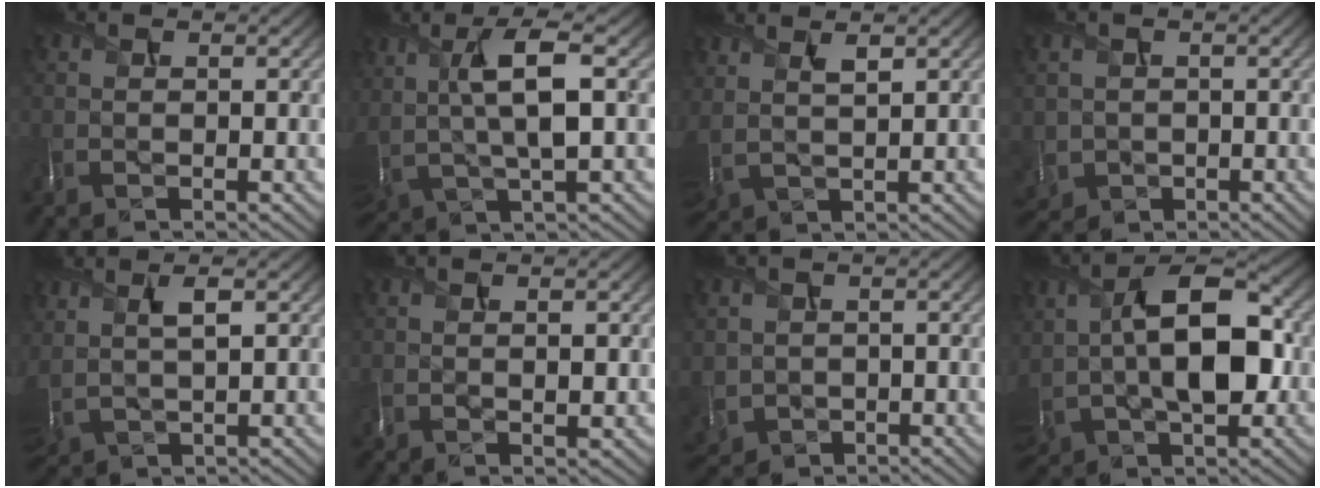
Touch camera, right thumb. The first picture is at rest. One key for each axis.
{"total": 7.8, "fx": 2.3, "fy": 2.7, "fz": 6.9, "tx": -0.149, "ty": 0.011, "tz": 0.044}
{"total": 3.8, "fx": 2.7, "fy": 1.3, "fz": 2.3, "tx": -0.061, "ty": 0.010, "tz": 0.064}
{"total": 2.6, "fx": -0.2, "fy": 2.5, "fz": -0.3, "tx": -0.020, "ty": -0.014, "tz": -0.001}
{"total": 4.5, "fx": 2.5, "fy": 1.6, "fz": 3.4, "tx": -0.088, "ty": 0.011, "tz": 0.058}
{"total": 2.1, "fx": 0.8, "fy": 0.8, "fz": 1.8, "tx": -0.041, "ty": 0.001, "tz": 0.017}
{"total": 3.0, "fx": 0.1, "fy": 2.9, "fz": 0.7, "tx": -0.045, "ty": -0.012, "tz": 0.006}
{"total": 12.4, "fx": 1.0, "fy": 7.3, "fz": 10.0, "tx": -0.193, "ty": 0.009, "tz": 0.017}